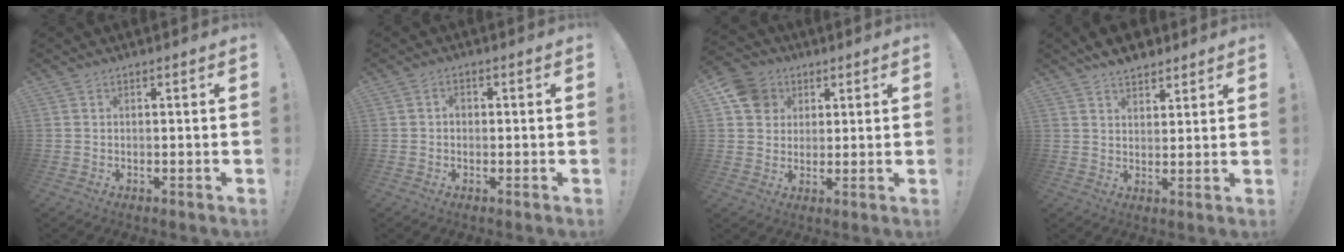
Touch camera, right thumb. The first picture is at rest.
{"total": 1.3, "force": [-0.4, 1.1, 0.7], "torque": [-0.012, 0.005, -0.008]}
{"total": 9.6, "force": [3.7, 8.4, 3.1], "torque": [-0.047, -0.013, 0.076]}
{"total": 5.3, "force": [4.3, 2.6, 1.7], "torque": [-0.026, -0.023, 0.079]}